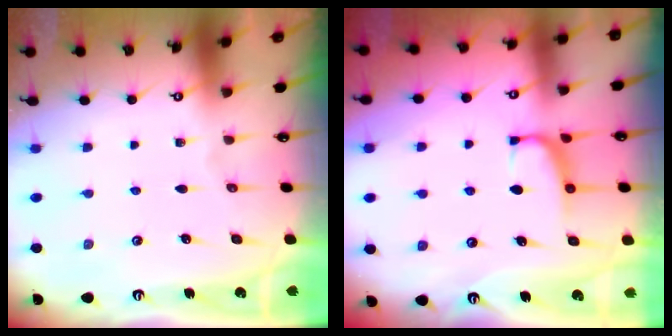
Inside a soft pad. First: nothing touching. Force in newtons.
{"total": 1.5, "press": 1.3, "slide": 0.7}